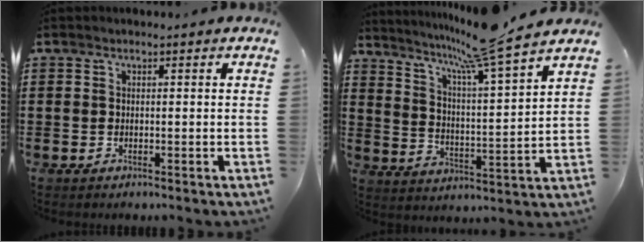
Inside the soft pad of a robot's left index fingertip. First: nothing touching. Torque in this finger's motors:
{"motor_torque": [1.11, -1.03, 0.34, 0.12]}